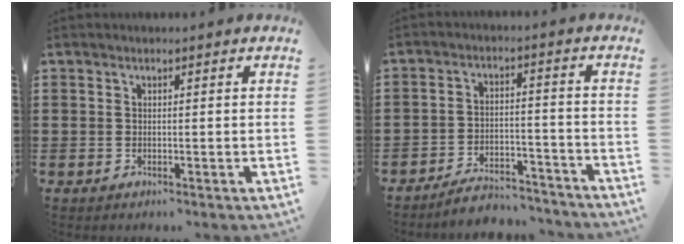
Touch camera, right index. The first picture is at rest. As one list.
[{"total": 5.5, "force": [-5.3, 0.8, 1.3], "torque": [-0.027, 0.008, -0.105]}]